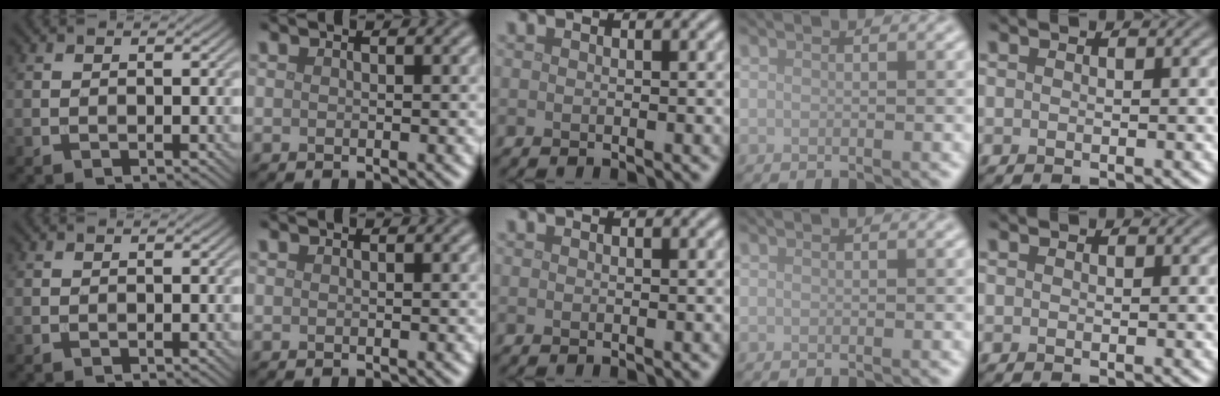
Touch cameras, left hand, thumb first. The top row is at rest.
{}